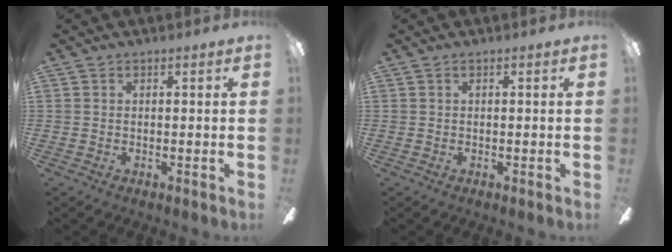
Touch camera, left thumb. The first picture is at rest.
{"total": 0.0}